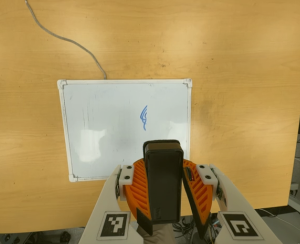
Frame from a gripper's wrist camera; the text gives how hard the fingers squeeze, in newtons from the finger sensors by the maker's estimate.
{"total": 7.4, "left": 7.9, "right": 6.8}